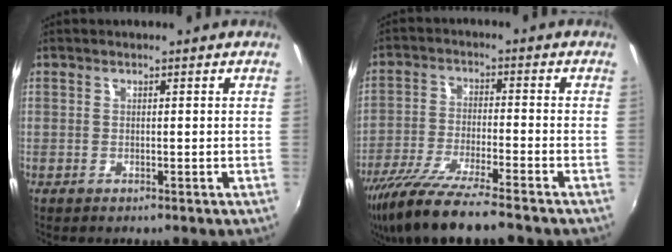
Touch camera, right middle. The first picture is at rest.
{"total": 13.5, "force": [-10.9, 0.8, 7.8], "torque": [-0.167, -0.034, -0.197]}